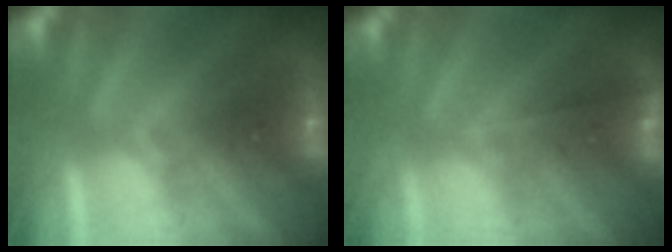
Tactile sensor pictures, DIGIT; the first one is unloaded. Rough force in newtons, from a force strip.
{"total": 1.8}